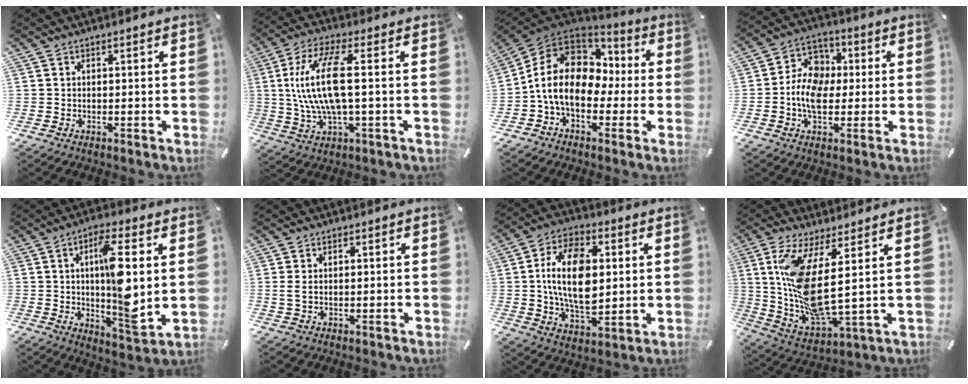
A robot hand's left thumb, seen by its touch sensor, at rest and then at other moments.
{"total": 15.0, "force": [1.0, 4.7, 14.2], "torque": [-0.311, -0.018, 0.006]}
{"total": 14.2, "force": [-1.4, 10.9, 9.0], "torque": [-0.199, 0.017, -0.027]}
{"total": 10.0, "force": [-1.5, 7.8, 6.2], "torque": [-0.121, 0.019, -0.027]}
{"total": 14.2, "force": [1.6, 4.0, 13.6], "torque": [-0.214, -0.025, 0.020]}
{"total": 1.9, "force": [0.4, 1.0, 1.6], "torque": [-0.039, 0.000, 0.003]}
{"total": 16.7, "force": [1.9, 10.3, 13.0], "torque": [-0.263, 0.005, 0.030]}
{"total": 14.8, "force": [4.6, 3.5, 13.7], "torque": [-0.286, -0.044, 0.072]}